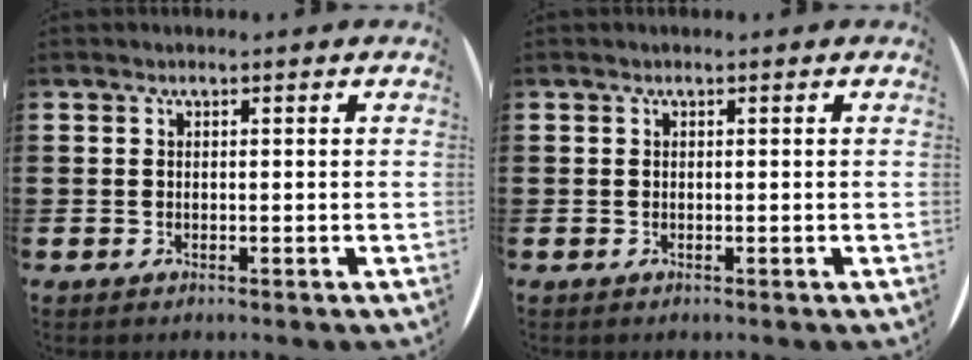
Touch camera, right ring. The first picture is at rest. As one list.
[{"total": 0.0}]